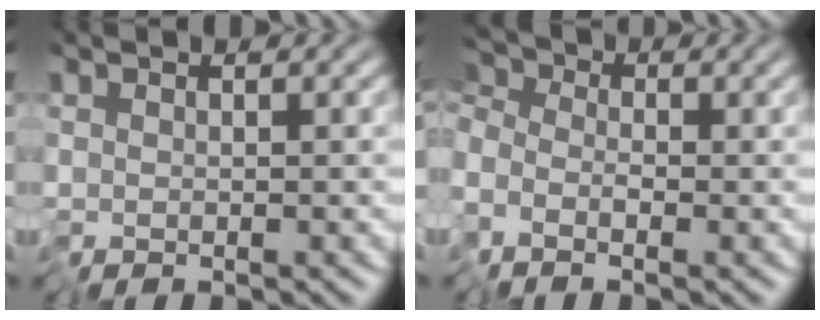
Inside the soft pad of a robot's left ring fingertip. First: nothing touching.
{"total": 4.4, "force": [-2.3, 3.0, 2.3], "torque": [-0.047, -0.003, -0.056]}